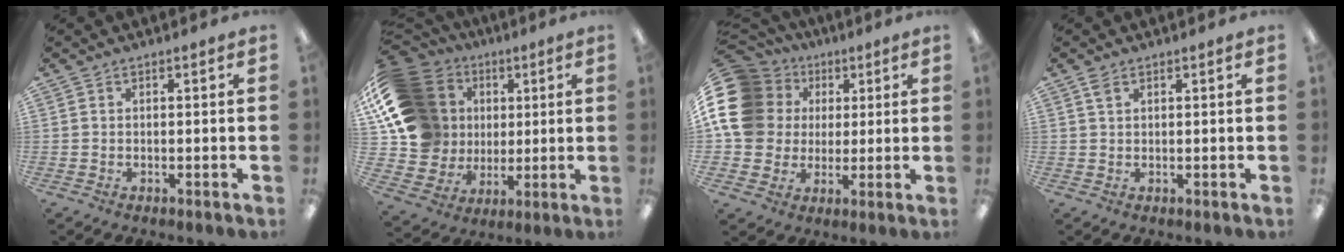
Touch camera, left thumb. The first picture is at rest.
{"total": 19.1, "force": [5.5, 16.1, 8.7], "torque": [-0.188, -0.014, 0.129]}
{"total": 16.0, "force": [3.8, 13.9, 6.9], "torque": [-0.150, -0.007, 0.077]}
{"total": 1.7, "force": [1.0, 0.8, 1.1], "torque": [-0.026, 0.001, 0.019]}